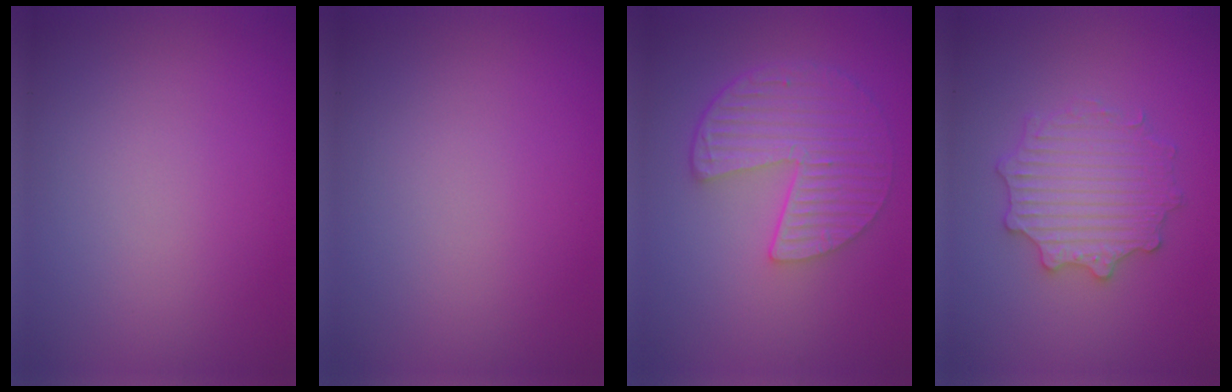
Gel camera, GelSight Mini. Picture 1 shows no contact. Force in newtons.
{"total": 0.0}
{"total": 5.6, "press": 4.1, "slide": 3.8}
{"total": 3.6, "press": 3.5, "slide": 0.8}